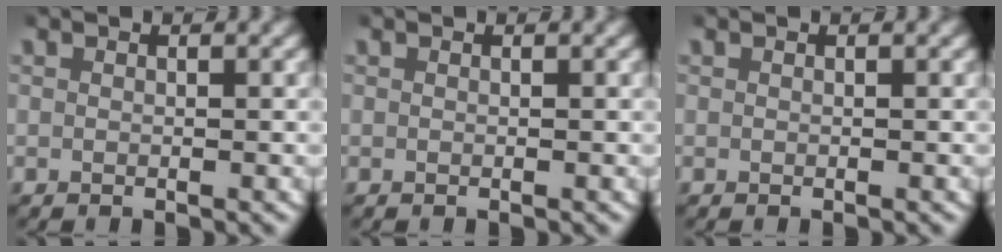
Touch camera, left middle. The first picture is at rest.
{"total": 0.0}
{"total": 0.0}